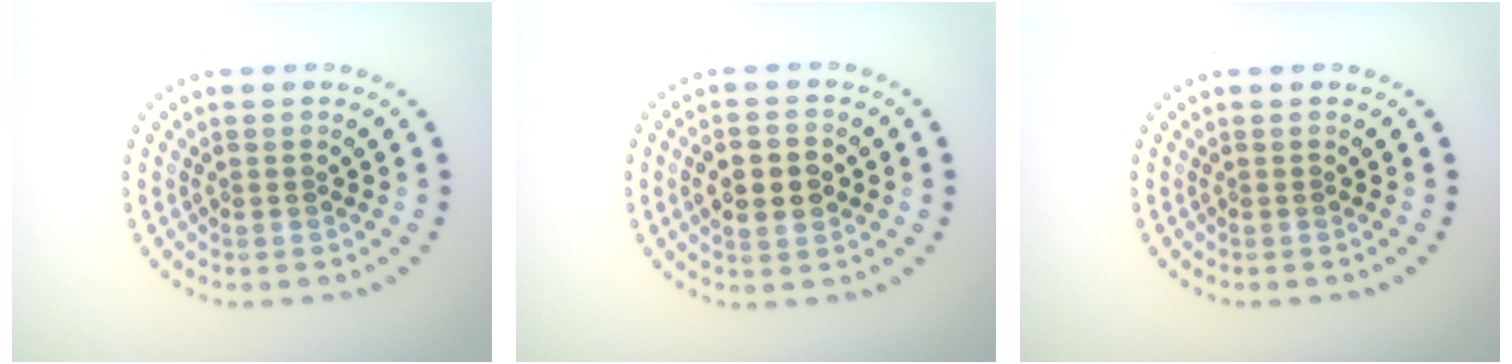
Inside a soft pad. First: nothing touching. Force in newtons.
{"total": 4.4, "press": 4.4, "slide": 0.2}
{"total": 0.0}